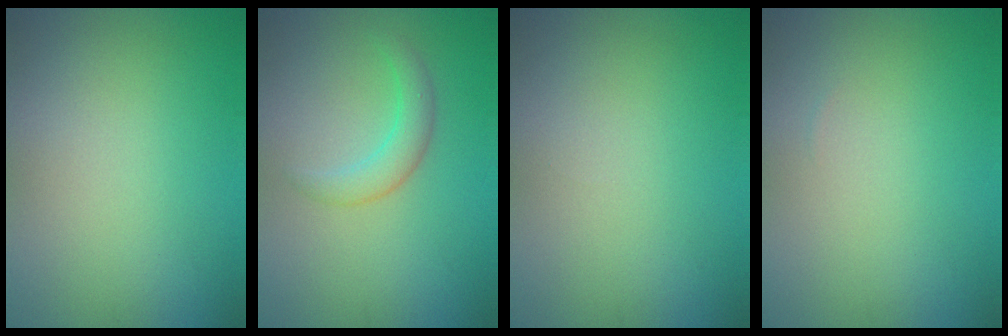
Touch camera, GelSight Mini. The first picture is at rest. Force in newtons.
{"total": 2.4, "press": 2.4, "slide": 0.0}
{"total": 0.0}
{"total": 0.0}